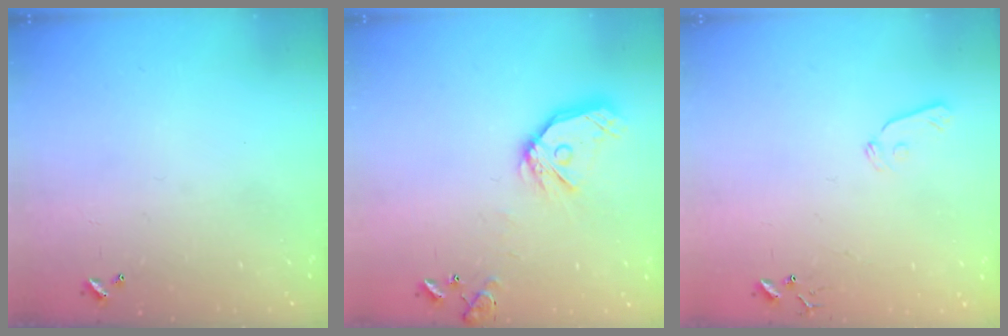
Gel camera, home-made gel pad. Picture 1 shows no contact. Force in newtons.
{"total": 15.3, "press": 15.1, "slide": 2.1}
{"total": 5.9, "press": 5.8, "slide": 0.6}